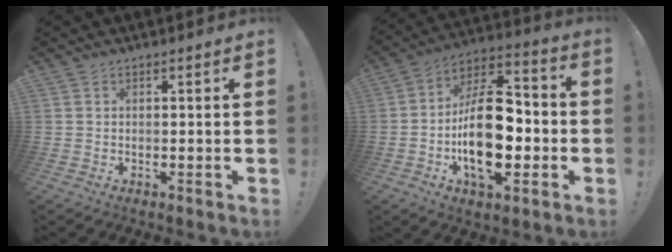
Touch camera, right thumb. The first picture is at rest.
{"total": 22.8, "force": [-4.5, 12.4, 18.6], "torque": [-0.333, 0.027, -0.070]}